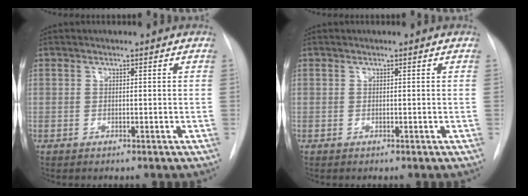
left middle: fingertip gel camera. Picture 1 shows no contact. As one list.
[{"total": 0.0}]